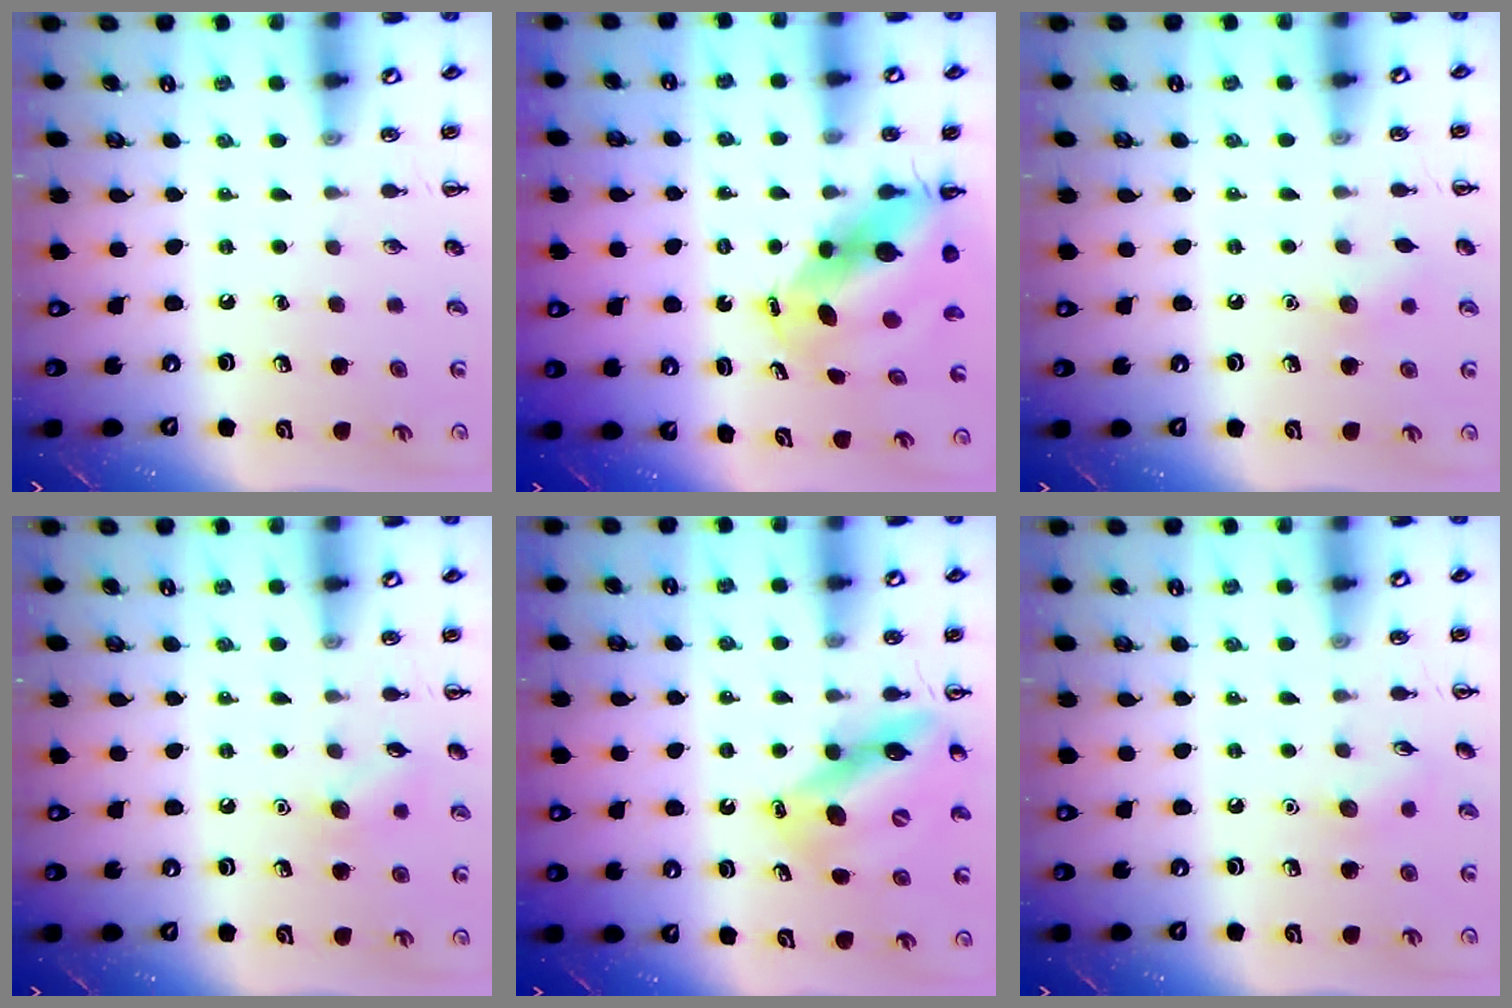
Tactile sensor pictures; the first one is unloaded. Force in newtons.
{"total": 8.4, "press": 8.1, "slide": 2.3}
{"total": 6.1, "press": 5.9, "slide": 1.4}
{"total": 8.3, "press": 8.1, "slide": 1.8}
{"total": 12.4, "press": 11.7, "slide": 4.1}
{"total": 5.6, "press": 5.4, "slide": 1.3}